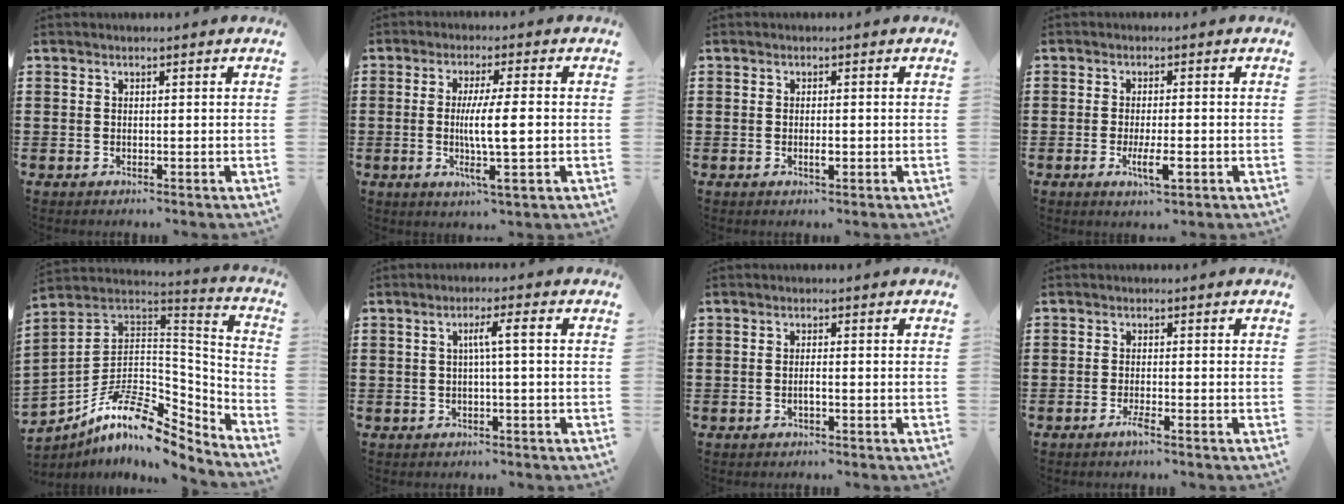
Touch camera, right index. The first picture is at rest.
{"total": 8.2, "force": [-0.7, 0.8, 8.2], "torque": [-0.148, -0.008, -0.017]}
{"total": 1.6, "force": [-0.4, 0.4, 1.5], "torque": [-0.028, -0.002, -0.006]}
{"total": 4.7, "force": [-1.6, 1.2, 4.2], "torque": [-0.081, -0.007, -0.030]}
{"total": 11.3, "force": [-6.9, 5.1, 7.4], "torque": [-0.150, 0.001, -0.133]}
{"total": 3.5, "force": [0.0, -0.1, 3.5], "torque": [-0.063, 0.000, -0.004]}
{"total": 1.2, "force": [-0.4, 0.0, 1.1], "torque": [-0.021, -0.003, -0.008]}
{"total": 2.0, "force": [-1.2, 0.2, 1.5], "torque": [-0.033, -0.006, -0.024]}